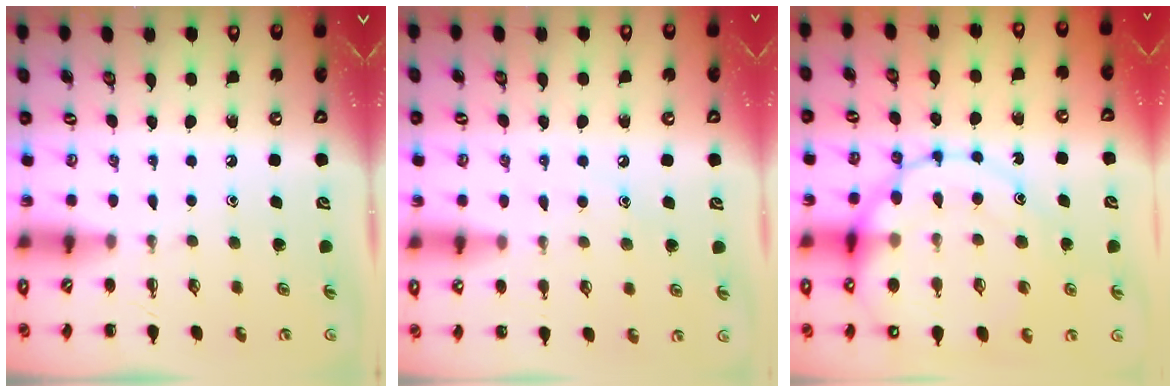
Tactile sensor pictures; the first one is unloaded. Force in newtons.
{"total": 6.8, "press": 6.6, "slide": 1.7}
{"total": 21.3, "press": 21.1, "slide": 2.9}